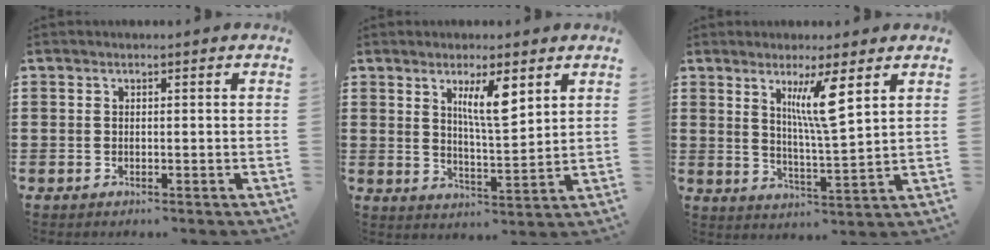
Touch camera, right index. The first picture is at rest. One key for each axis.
{"total": 7.0, "fx": 3.5, "fy": 1.7, "fz": 5.8, "tx": -0.106, "ty": -0.002, "tz": 0.056}
{"total": 7.2, "fx": 3.5, "fy": 0.7, "fz": 6.2, "tx": -0.115, "ty": -0.007, "tz": 0.054}